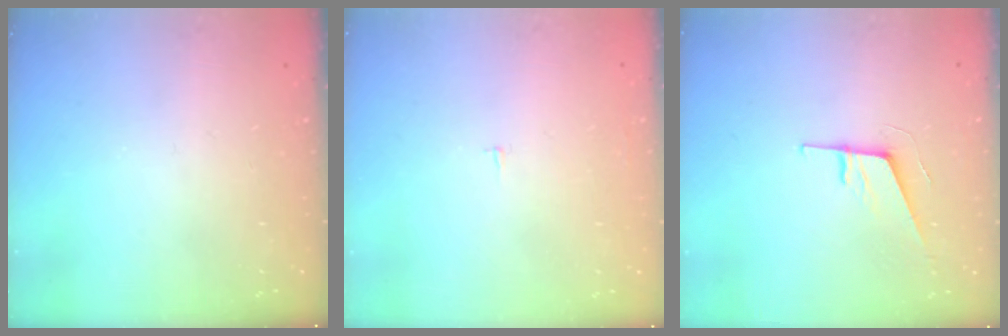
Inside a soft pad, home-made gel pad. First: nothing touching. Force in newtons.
{"total": 1.2, "press": 1.2, "slide": 0.1}
{"total": 7.7, "press": 7.4, "slide": 2.3}